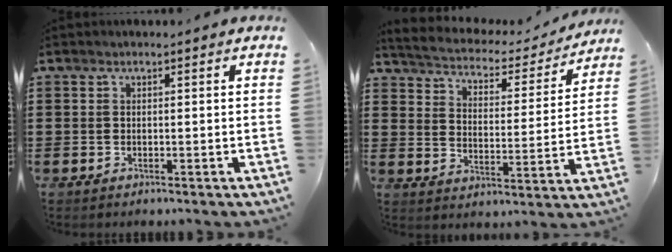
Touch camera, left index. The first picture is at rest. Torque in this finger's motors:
{"motor_torque": [2.14, 0.00, 0.02, 0.02]}